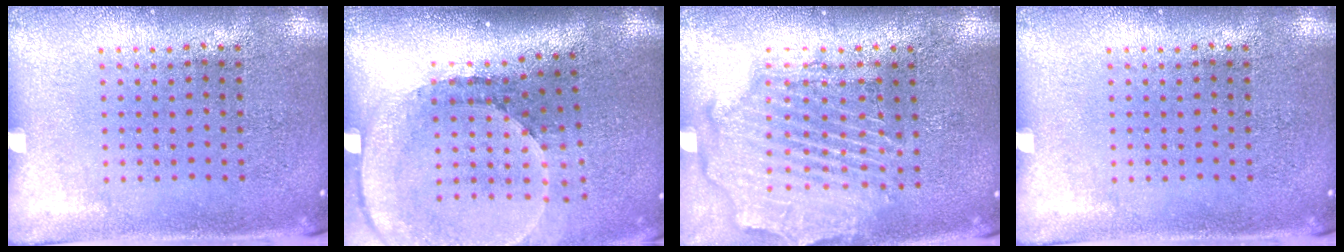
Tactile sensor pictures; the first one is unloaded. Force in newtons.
{"total": 2.7, "press": 1.8, "slide": 1.9}
{"total": 2.5, "press": 2.2, "slide": 1.1}
{"total": 0.0}